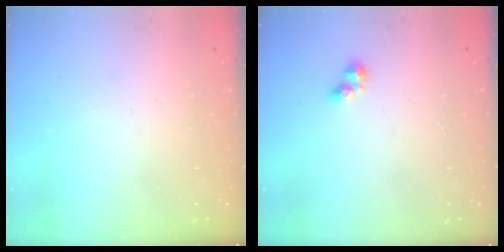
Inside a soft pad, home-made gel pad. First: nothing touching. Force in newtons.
{"total": 2.5, "press": 2.5, "slide": 0.5}